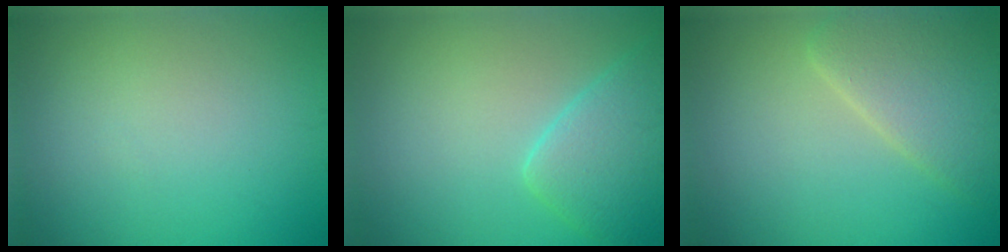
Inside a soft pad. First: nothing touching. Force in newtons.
{"total": 4.6, "press": 4.6, "slide": 0.3}
{"total": 5.1, "press": 5.1, "slide": 0.6}